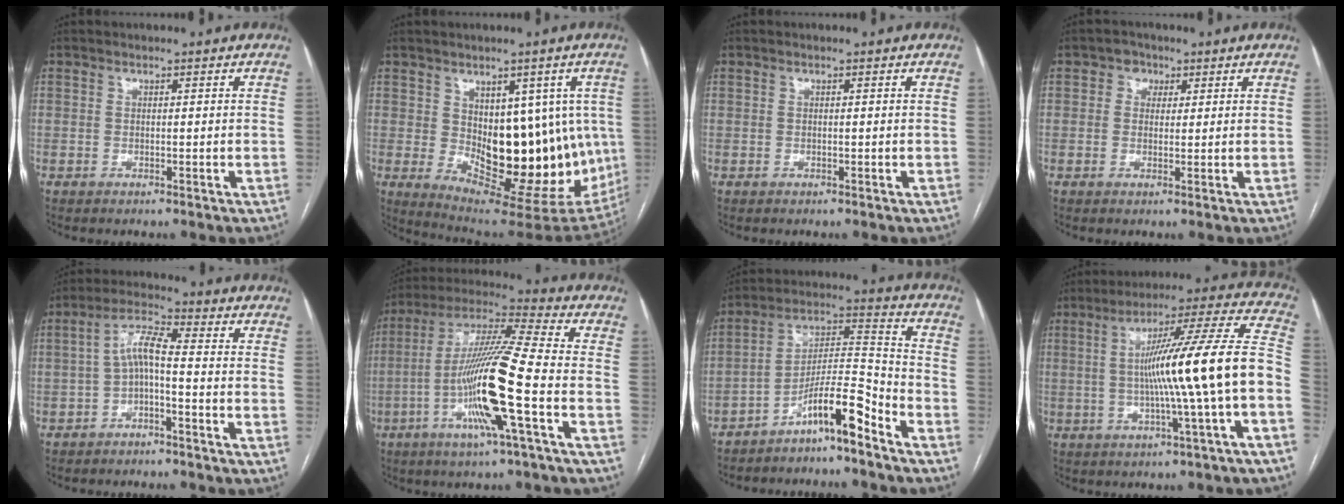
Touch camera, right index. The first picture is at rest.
{"total": 18.6, "force": [-0.3, 8.9, 16.3], "torque": [-0.202, -0.005, 0.026]}
{"total": 0.0}
{"total": 2.5, "force": [1.0, 2.2, 0.8], "torque": [-0.014, 0.005, 0.011]}
{"total": 5.7, "force": [-1.2, 0.9, 5.5], "torque": [-0.105, 0.026, -0.024]}
{"total": 16.5, "force": [-4.8, -0.6, 15.8], "torque": [-0.307, -0.005, -0.098]}
{"total": 10.1, "force": [-7.3, 0.3, 6.9], "torque": [-0.127, 0.021, -0.126]}
{"total": 17.3, "force": [-2.4, -1.3, 17.0], "torque": [-0.255, 0.020, -0.043]}